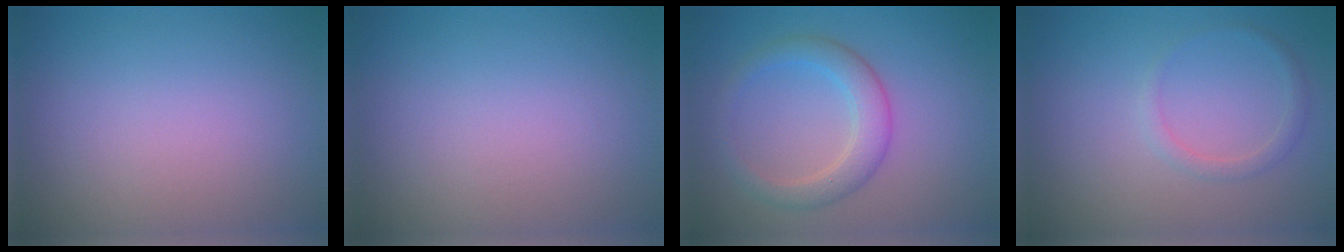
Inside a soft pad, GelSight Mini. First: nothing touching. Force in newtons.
{"total": 0.0}
{"total": 3.3, "press": 3.3, "slide": 0.1}
{"total": 1.3, "press": 1.3, "slide": 0.1}